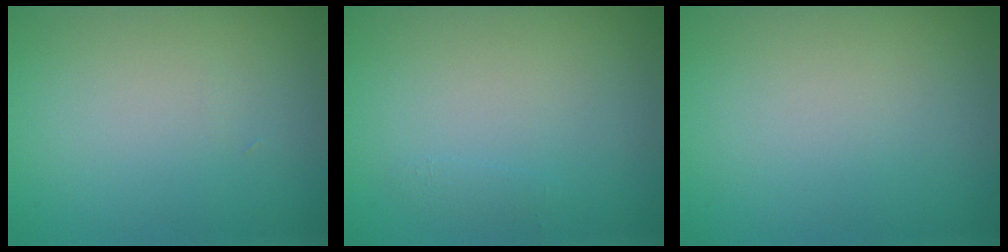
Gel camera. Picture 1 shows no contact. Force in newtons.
{"total": 0.5, "press": 0.5, "slide": 0.1}
{"total": 0.0}